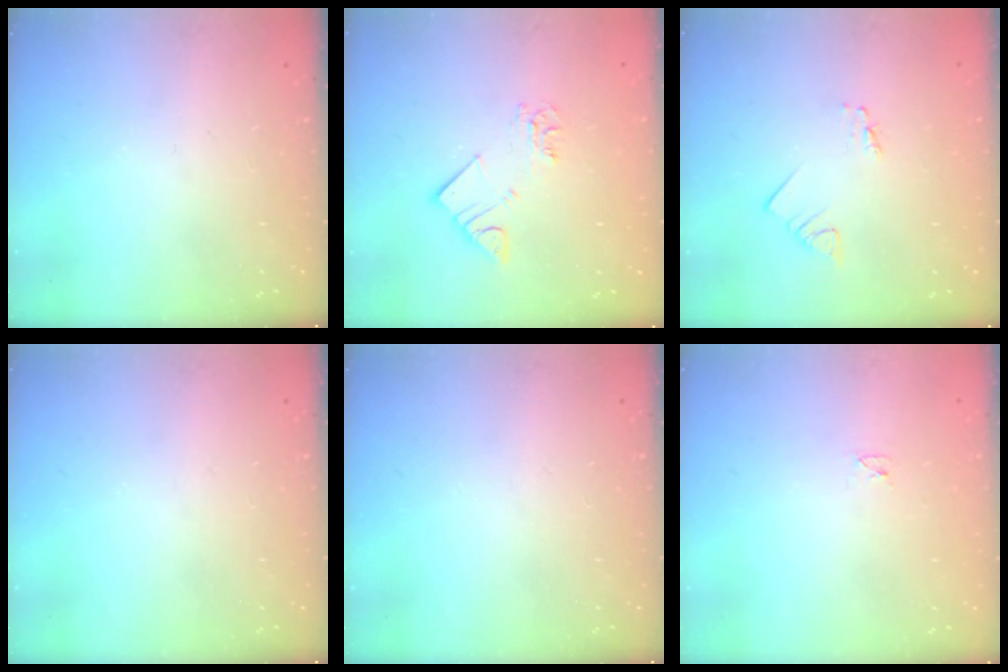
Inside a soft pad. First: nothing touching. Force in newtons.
{"total": 4.1, "press": 4.1, "slide": 0.3}
{"total": 2.5, "press": 2.5, "slide": 0.2}
{"total": 0.0}
{"total": 0.0}
{"total": 2.3, "press": 2.2, "slide": 0.4}